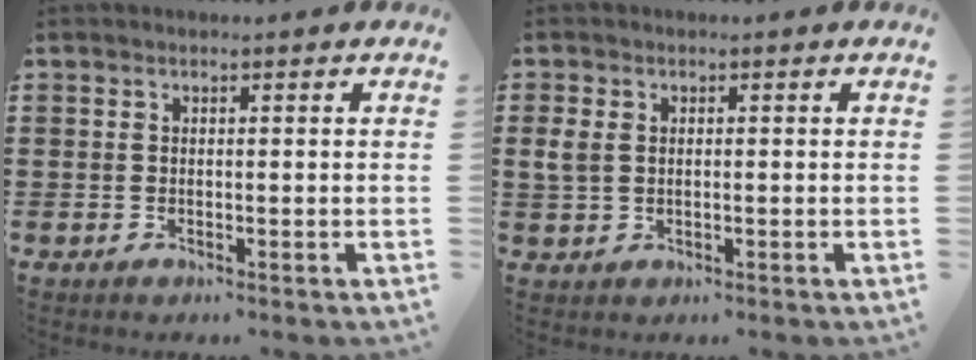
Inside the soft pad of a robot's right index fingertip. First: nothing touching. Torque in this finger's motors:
{"motor_torque": [0.51, 0.45, 0.05, 0.02]}